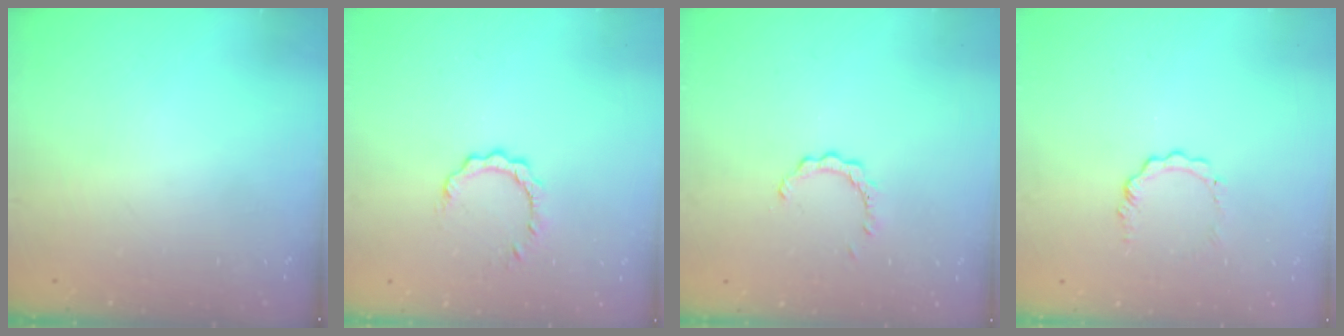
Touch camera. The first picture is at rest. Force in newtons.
{"total": 4.0, "press": 4.0, "slide": 0.4}
{"total": 2.2, "press": 2.2, "slide": 0.2}
{"total": 3.9, "press": 3.9, "slide": 0.5}